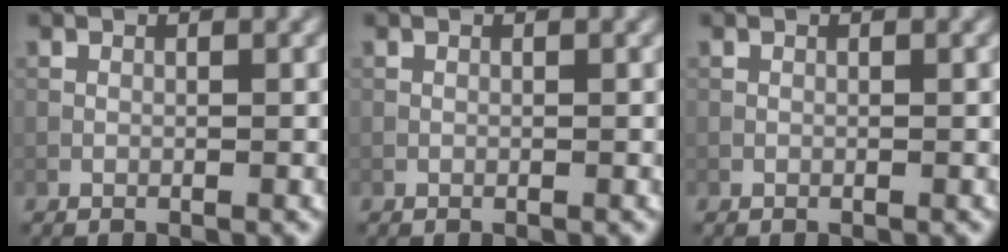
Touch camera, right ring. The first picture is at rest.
{"total": 0.0}
{"total": 0.0}